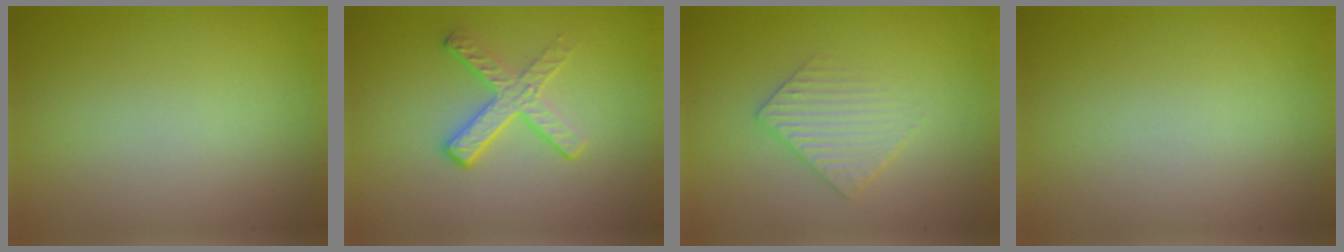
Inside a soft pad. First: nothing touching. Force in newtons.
{"total": 3.0, "press": 2.6, "slide": 1.6}
{"total": 2.5, "press": 2.4, "slide": 0.5}
{"total": 0.0}